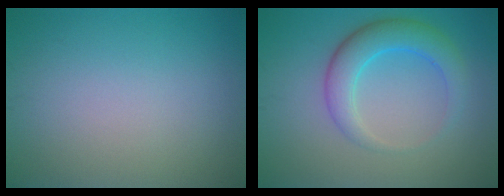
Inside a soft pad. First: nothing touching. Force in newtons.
{"total": 4.5, "press": 4.5, "slide": 0.2}